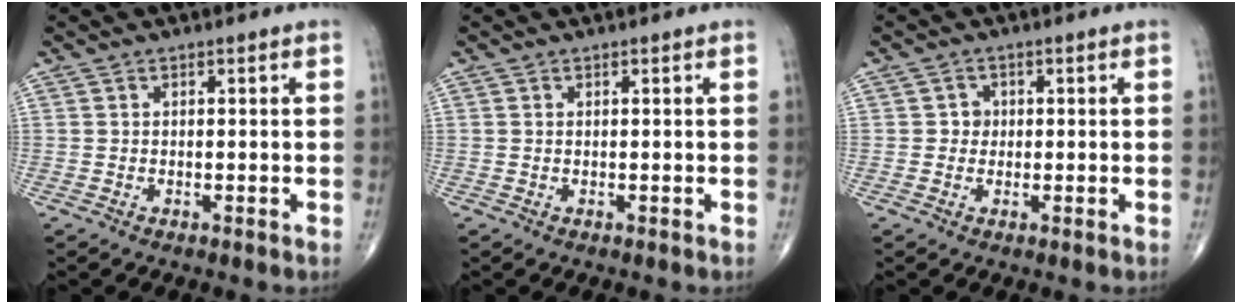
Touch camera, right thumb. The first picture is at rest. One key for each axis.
{"total": 0.0}
{"total": 2.1, "fx": 0.1, "fy": 2.0, "fz": 0.7, "tx": 0.006, "ty": 0.006, "tz": -0.002}